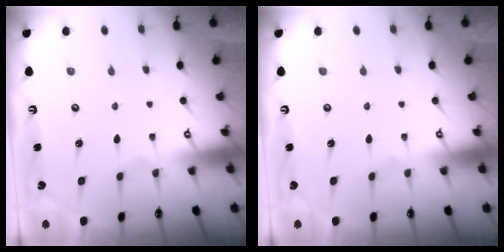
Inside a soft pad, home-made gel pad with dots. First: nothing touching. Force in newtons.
{"total": 0.0}